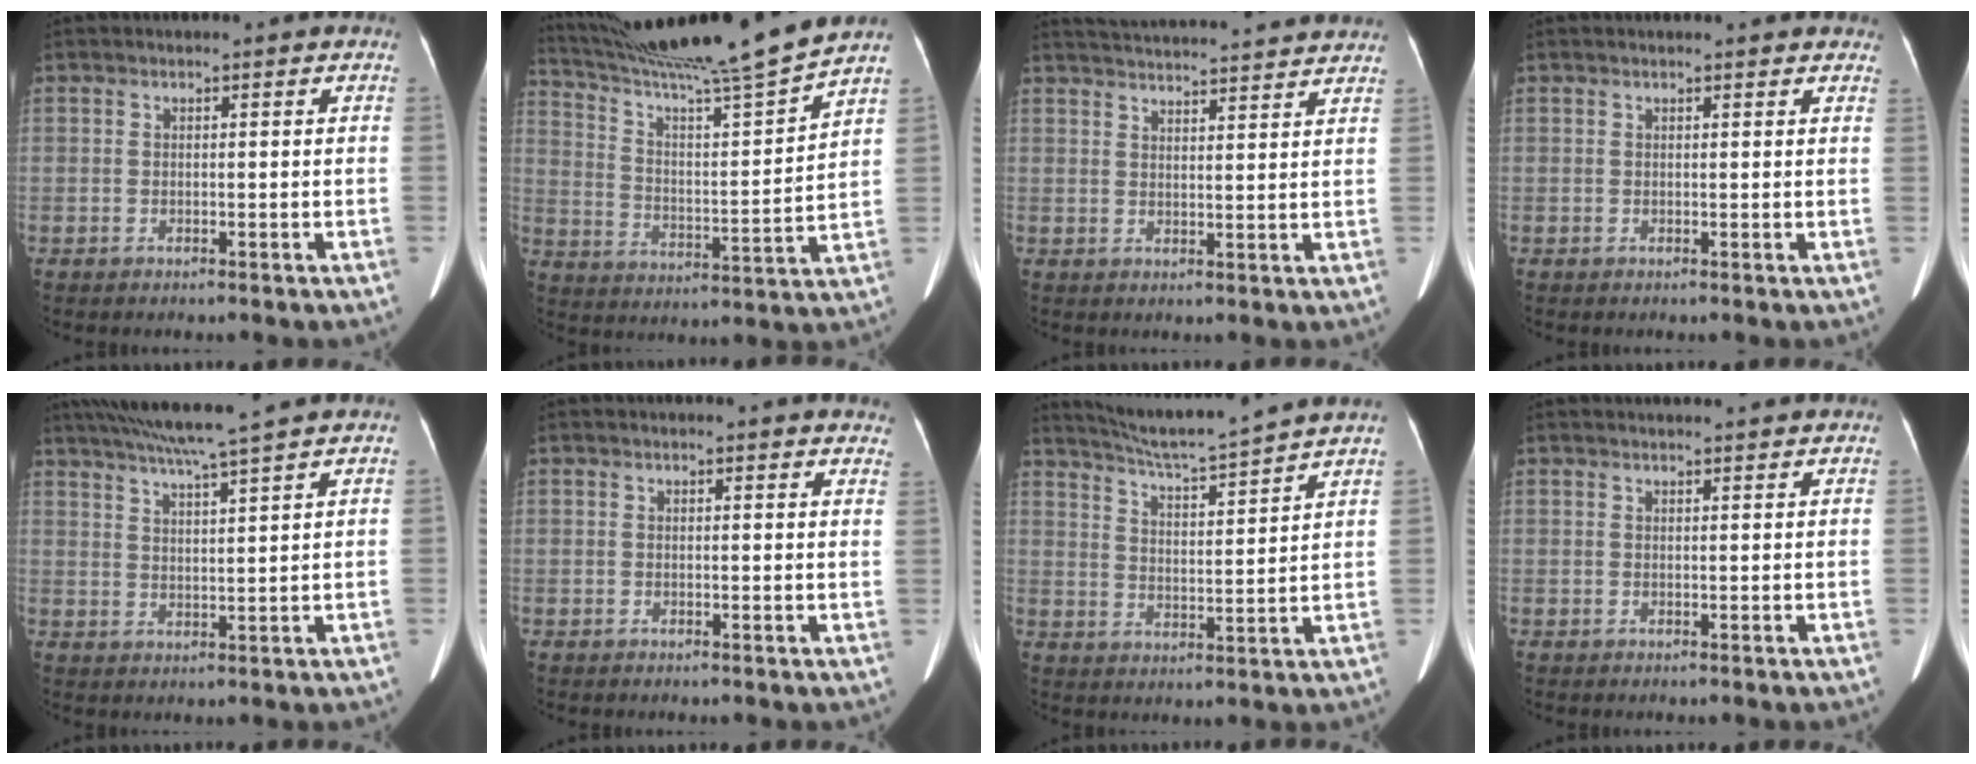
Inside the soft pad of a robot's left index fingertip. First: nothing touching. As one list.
[{"total": 19.4, "force": [17.3, -2.9, 8.3], "torque": [-0.147, -0.037, 0.271]}, {"total": 19.2, "force": [18.3, 0.6, 5.7], "torque": [-0.094, 0.010, 0.240]}, {"total": 6.1, "force": [5.6, 1.4, 2.1], "torque": [-0.018, 0.013, 0.049]}, {"total": 10.2, "force": [8.7, -1.7, 5.0], "torque": [-0.088, 0.012, 0.133]}, {"total": 11.1, "force": [10.6, 1.7, 2.9], "torque": [-0.008, -0.013, 0.093]}, {"total": 13.5, "force": [12.4, -1.8, 4.9], "torque": [-0.096, -0.009, 0.187]}, {"total": 6.4, "force": [6.1, 0.0, 1.8], "torque": [-0.021, 0.023, 0.065]}]